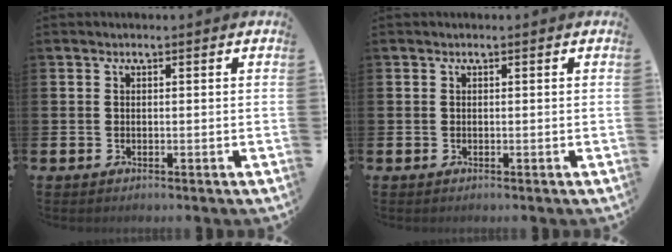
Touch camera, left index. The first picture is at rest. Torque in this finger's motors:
{"motor_torque": [-0.04, 0.04, -0.01, 0.00]}